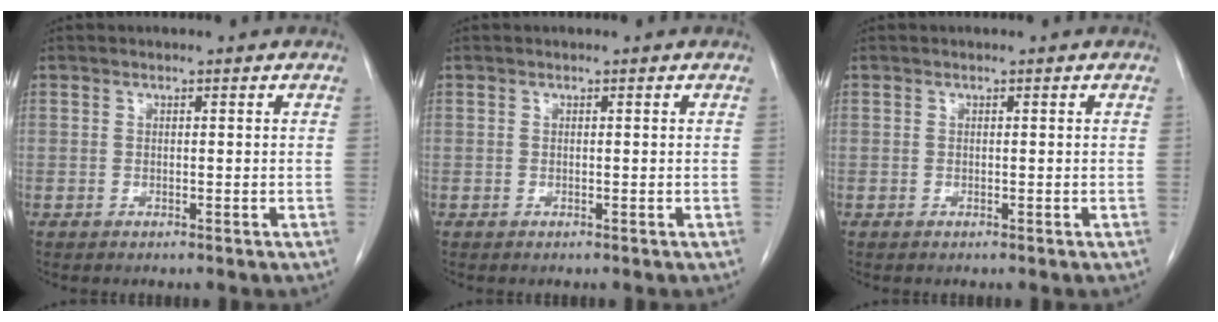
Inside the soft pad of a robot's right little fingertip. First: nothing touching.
{"total": 0.0}
{"total": 0.0}